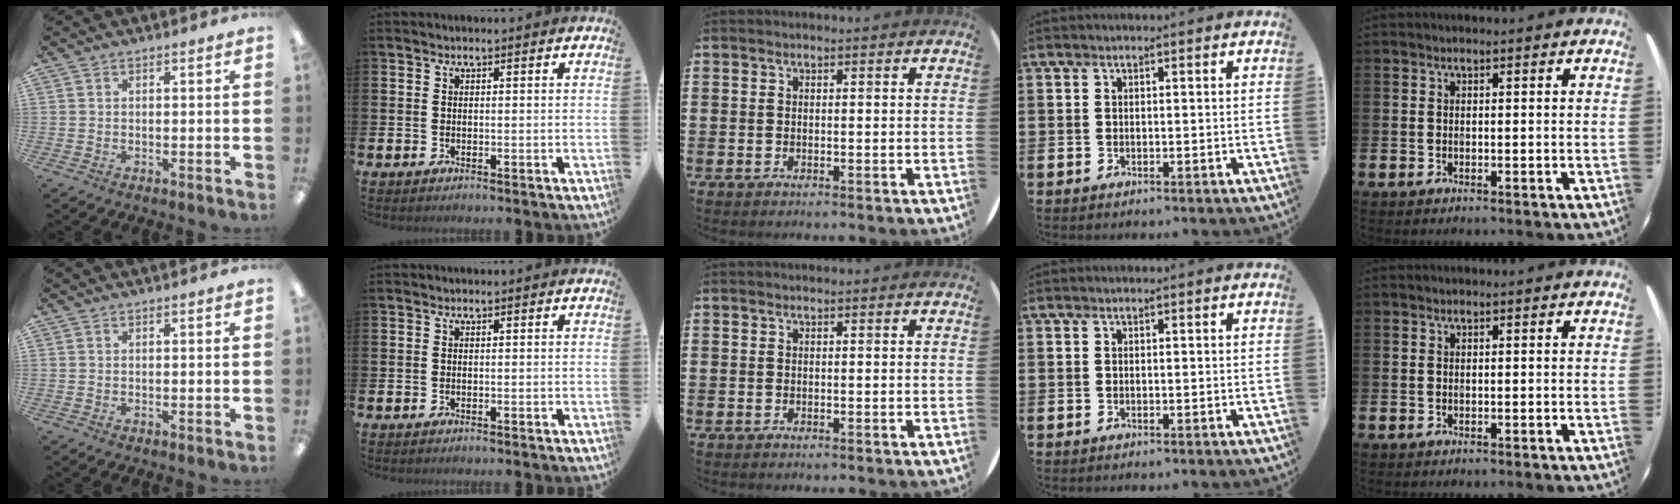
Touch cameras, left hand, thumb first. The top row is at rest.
{}